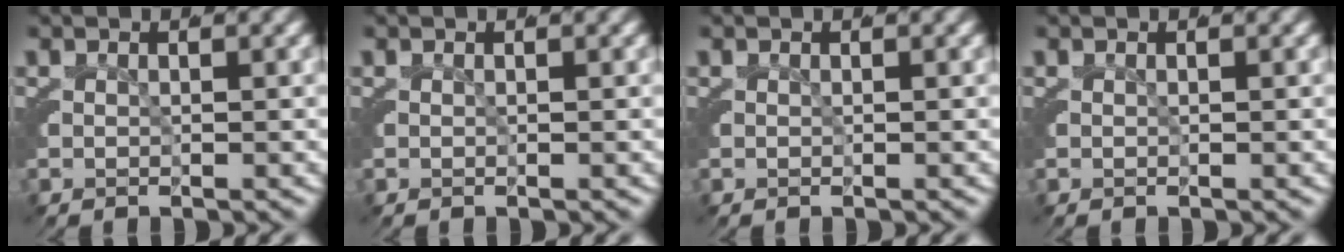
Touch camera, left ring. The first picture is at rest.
{"total": 0.0}
{"total": 0.0}
{"total": 0.0}